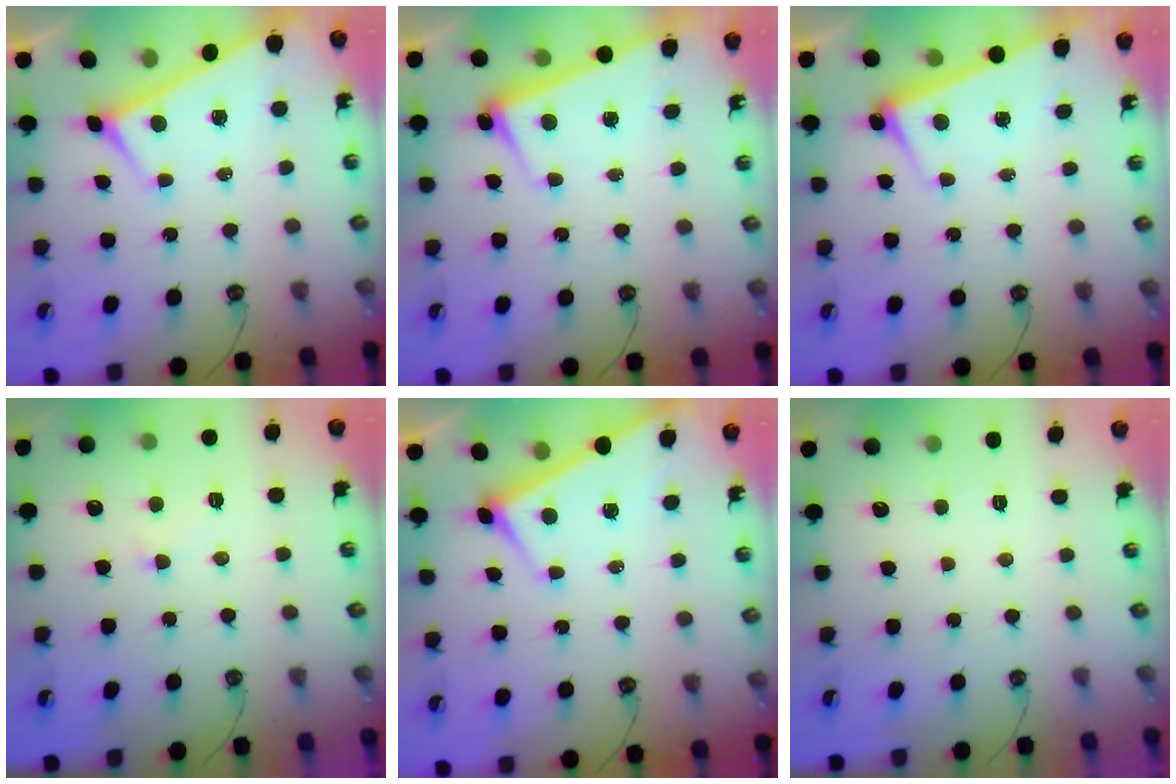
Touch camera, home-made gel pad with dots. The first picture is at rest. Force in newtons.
{"total": 2.6, "press": 2.4, "slide": 1.0}
{"total": 2.6, "press": 2.4, "slide": 1.0}
{"total": 1.1, "press": 0.7, "slide": 0.8}
{"total": 3.0, "press": 3.0, "slide": 0.1}
{"total": 0.0}